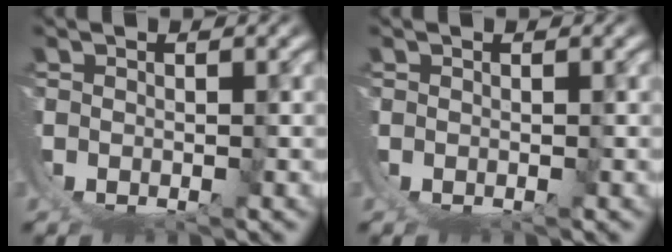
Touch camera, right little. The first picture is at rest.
{"total": 0.0}